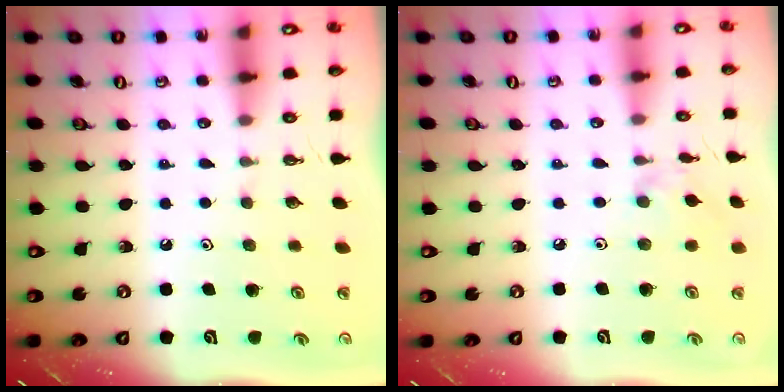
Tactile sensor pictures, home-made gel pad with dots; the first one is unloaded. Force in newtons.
{"total": 2.4, "press": 2.4, "slide": 0.4}